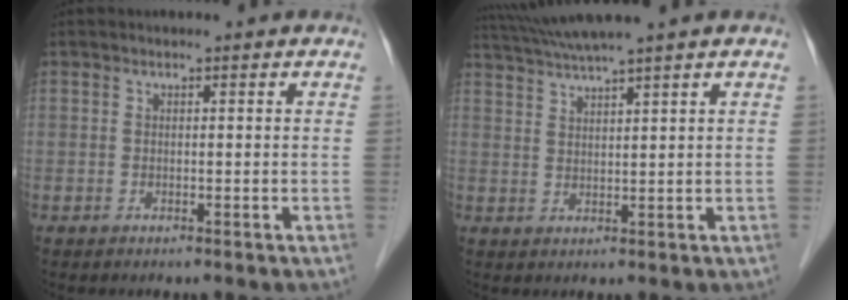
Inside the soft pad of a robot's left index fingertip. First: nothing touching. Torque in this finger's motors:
{"motor_torque": [0.56, -0.68, 0.17, 0.11]}